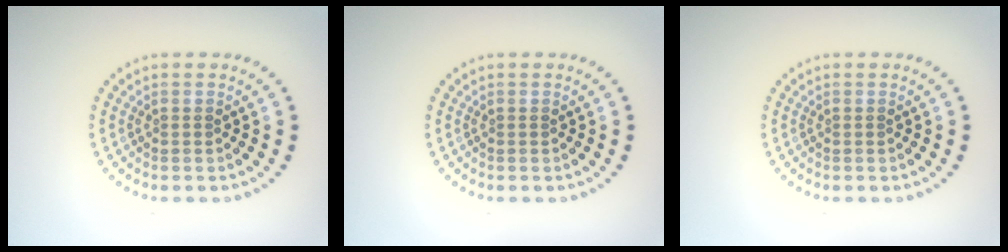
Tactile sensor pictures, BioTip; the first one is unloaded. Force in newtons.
{"total": 0.0}
{"total": 0.0}